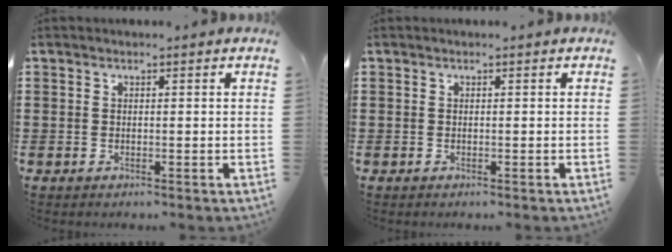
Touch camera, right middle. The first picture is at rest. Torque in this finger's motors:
{"motor_torque": [0.00, 0.00, 0.00, 0.00]}